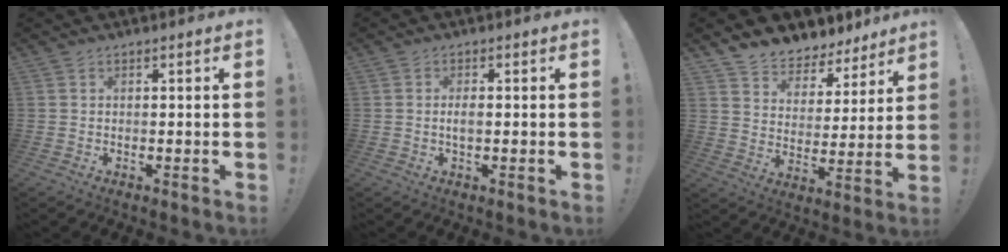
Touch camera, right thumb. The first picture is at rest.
{"total": 2.1, "force": [-0.4, 0.6, 1.9], "torque": [-0.038, -0.003, -0.011]}
{"total": 7.2, "force": [6.4, 3.4, 0.5], "torque": [-0.011, -0.069, 0.120]}